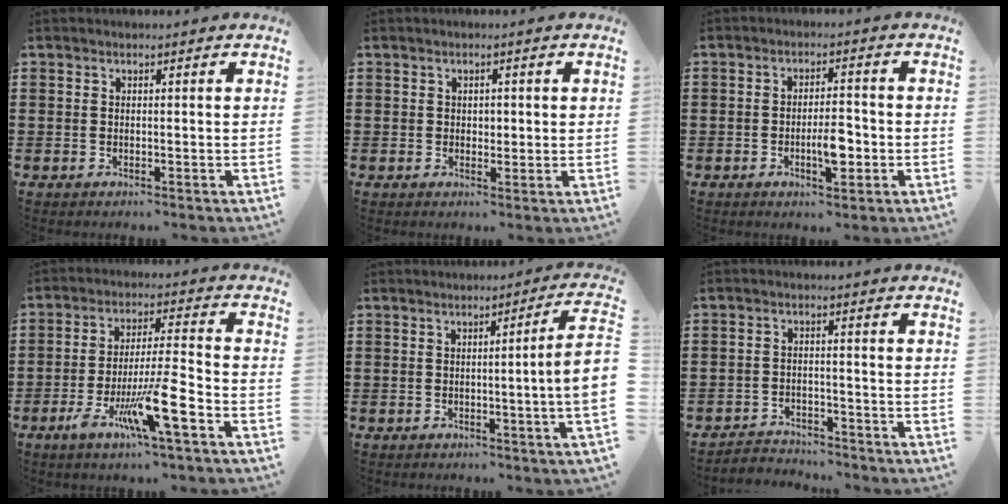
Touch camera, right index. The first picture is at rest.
{"total": 1.2, "force": [0.2, 0.8, 0.8], "torque": [-0.016, 0.007, 0.003]}
{"total": 5.0, "force": [-1.5, 1.9, 4.4], "torque": [-0.081, 0.004, -0.027]}
{"total": 11.5, "force": [-5.7, 1.4, 9.9], "torque": [-0.192, -0.002, -0.106]}
{"total": 5.8, "force": [-0.4, -0.8, 5.7], "torque": [-0.090, -0.017, -0.010]}
{"total": 3.0, "force": [-2.9, 0.4, -0.1], "torque": [-0.008, 0.000, -0.064]}